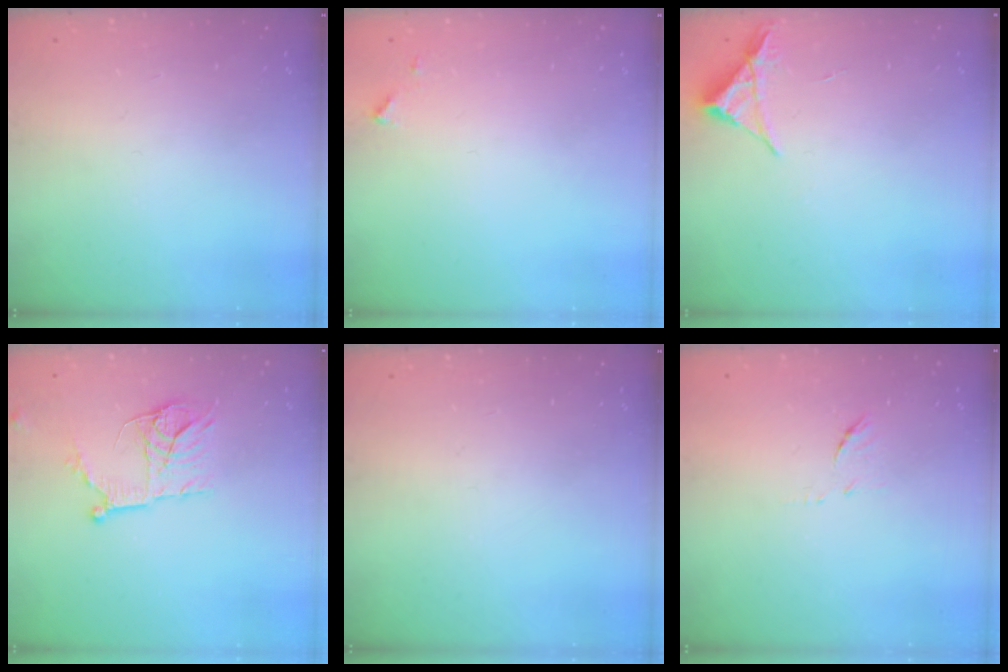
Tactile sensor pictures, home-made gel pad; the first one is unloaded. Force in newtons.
{"total": 4.3, "press": 4.2, "slide": 0.5}
{"total": 3.4, "press": 3.4, "slide": 0.6}
{"total": 12.2, "press": 12.1, "slide": 1.1}
{"total": 0.0}
{"total": 6.1, "press": 6.1, "slide": 0.3}